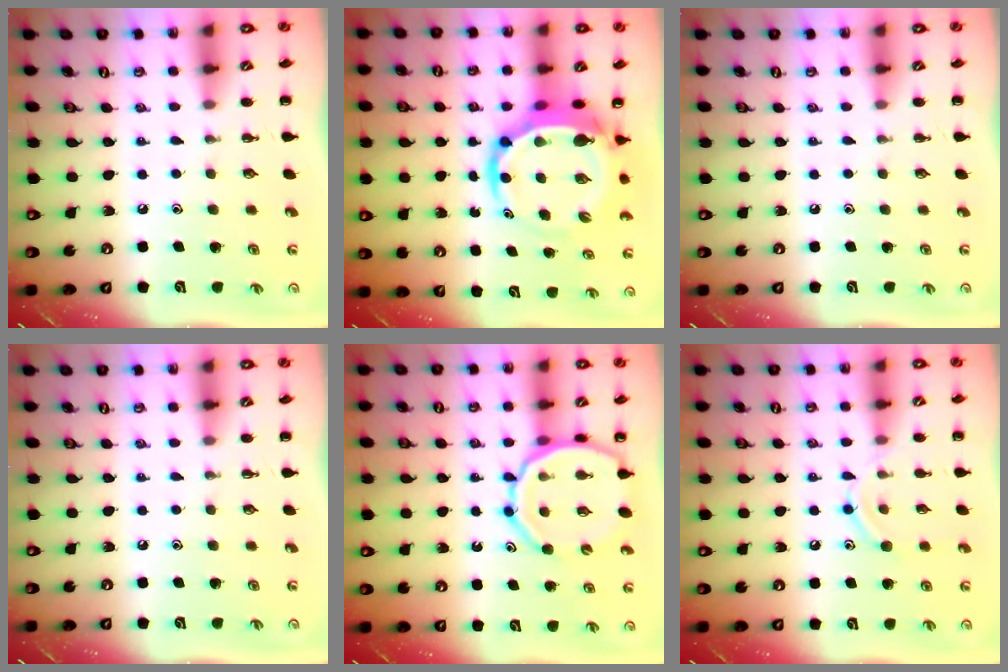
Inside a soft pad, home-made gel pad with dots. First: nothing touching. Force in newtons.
{"total": 9.1, "press": 8.7, "slide": 2.5}
{"total": 0.0}
{"total": 0.0}
{"total": 13.2, "press": 12.9, "slide": 3.1}
{"total": 10.2, "press": 10.1, "slide": 1.7}